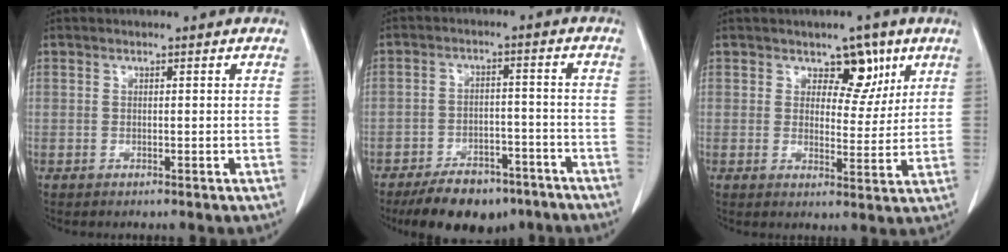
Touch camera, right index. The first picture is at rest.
{"total": 11.4, "force": [-8.7, 5.3, 5.1], "torque": [-0.068, 0.005, -0.134]}
{"total": 5.8, "force": [3.2, 3.4, 3.3], "torque": [-0.031, 0.000, 0.047]}